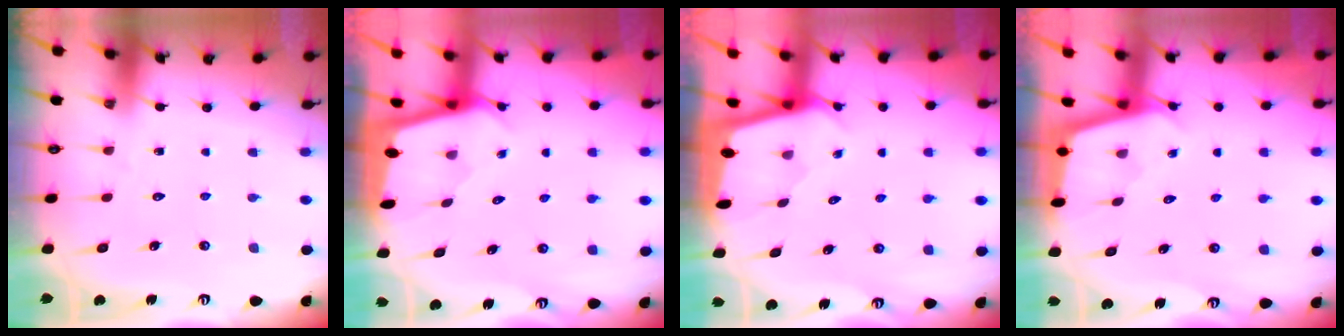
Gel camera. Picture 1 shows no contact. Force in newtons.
{"total": 1.7, "press": 1.7, "slide": 0.0}
{"total": 1.7, "press": 1.7, "slide": 0.0}
{"total": 2.5, "press": 2.5, "slide": 0.2}